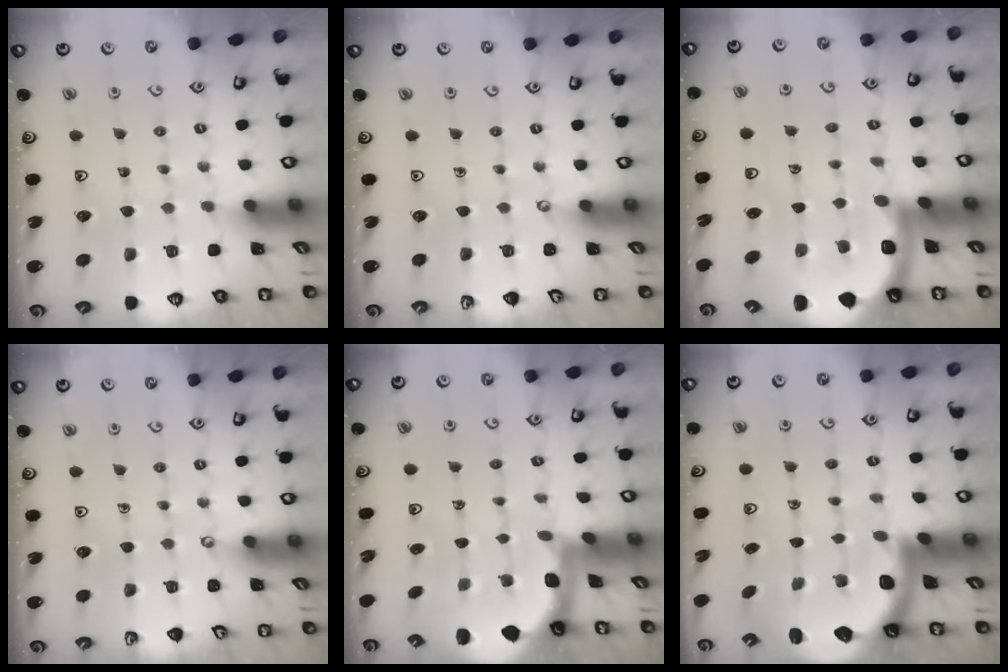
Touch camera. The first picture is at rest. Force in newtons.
{"total": 0.0}
{"total": 5.2, "press": 5.1, "slide": 0.7}
{"total": 0.0}
{"total": 1.5, "press": 1.5, "slide": 0.2}
{"total": 3.1, "press": 3.1, "slide": 0.5}